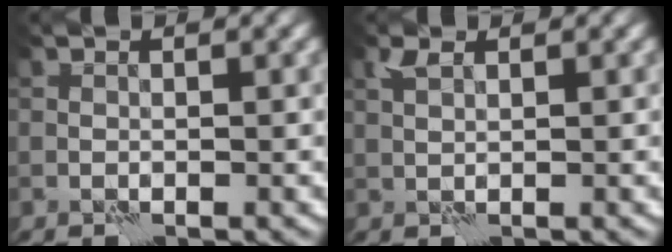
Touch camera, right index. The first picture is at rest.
{"total": 1.1, "force": [0.9, 0.3, 0.6], "torque": [-0.018, 0.003, 0.017]}